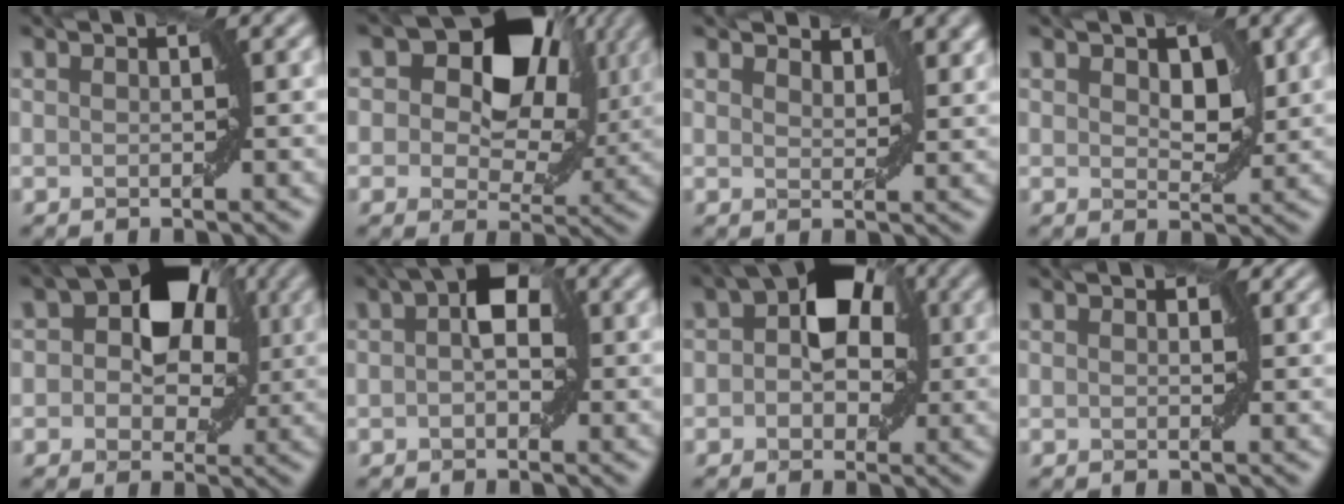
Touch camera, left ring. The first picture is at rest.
{"total": 11.8, "force": [4.2, 7.6, 8.0], "torque": [-0.100, 0.013, 0.046]}
{"total": 2.3, "force": [2.0, 0.7, 0.7], "torque": [-0.013, 0.001, 0.031]}
{"total": 3.1, "force": [0.8, 1.9, 2.3], "torque": [-0.038, -0.004, 0.016]}
{"total": 8.7, "force": [2.1, 6.1, 5.9], "torque": [-0.058, 0.030, -0.001]}
{"total": 4.0, "force": [0.7, 2.3, 3.2], "torque": [-0.040, 0.012, 0.000]}
{"total": 6.9, "force": [1.3, 4.7, 5.0], "torque": [-0.055, 0.018, 0.001]}
{"total": 1.1, "force": [0.5, 0.7, 0.7], "torque": [-0.002, -0.001, 0.005]}